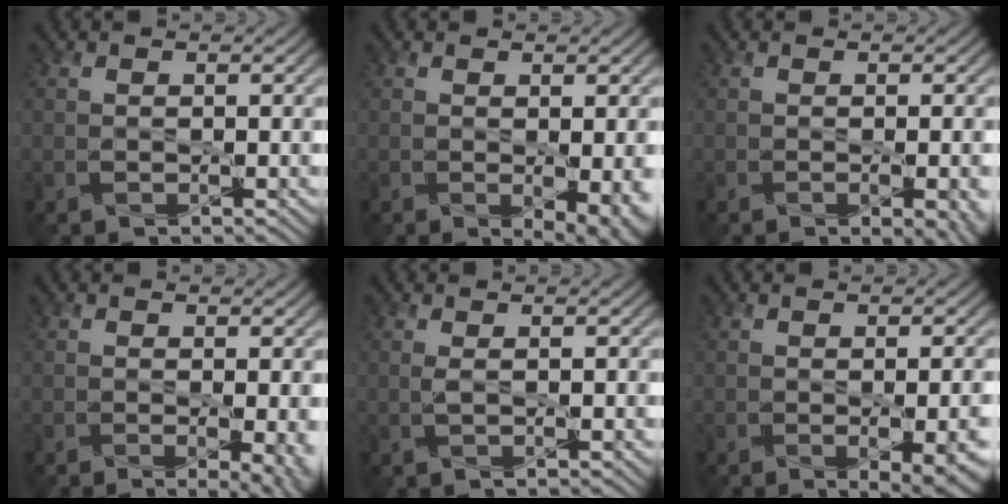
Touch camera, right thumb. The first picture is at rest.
{"total": 4.2, "force": [-1.0, 1.7, 3.8], "torque": [-0.051, -0.018, -0.004]}
{"total": 3.5, "force": [-1.4, 1.0, 3.0], "torque": [-0.040, -0.012, -0.008]}
{"total": 3.9, "force": [-0.9, 1.1, 3.6], "torque": [-0.050, -0.014, -0.008]}
{"total": 0.7, "force": [0.2, 0.0, 0.7], "torque": [-0.019, 0.002, 0.002]}
{"total": 5.6, "force": [-2.0, 1.8, 4.9], "torque": [-0.067, -0.020, -0.008]}